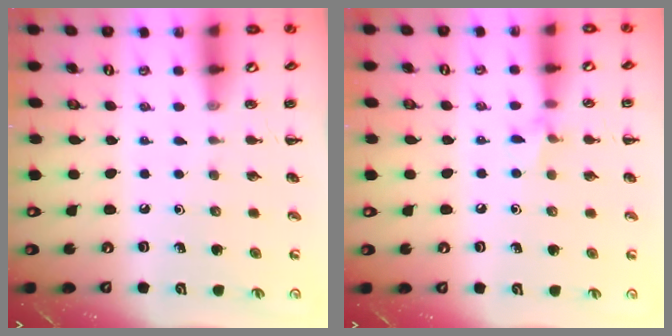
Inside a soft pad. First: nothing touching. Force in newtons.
{"total": 5.9, "press": 5.6, "slide": 1.9}